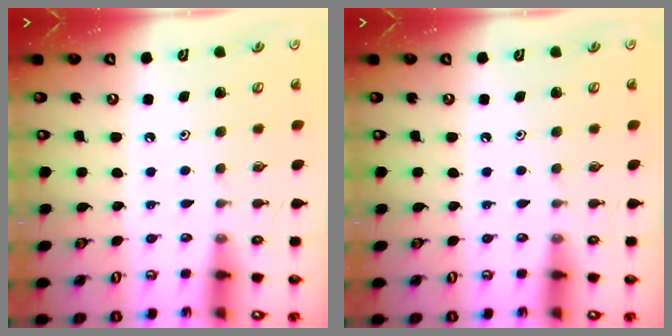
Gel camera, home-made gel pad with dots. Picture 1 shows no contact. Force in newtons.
{"total": 0.0}